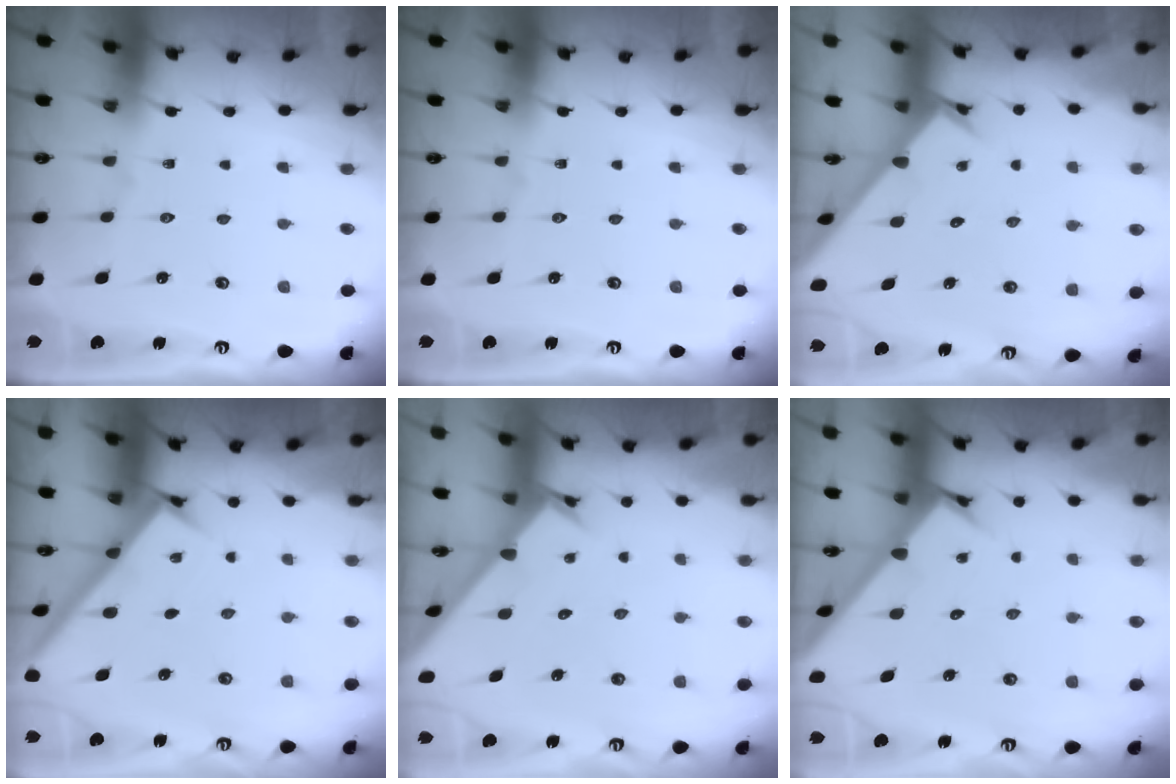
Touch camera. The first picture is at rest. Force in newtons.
{"total": 0.0}
{"total": 2.6, "press": 2.6, "slide": 0.2}
{"total": 2.6, "press": 2.6, "slide": 0.3}
{"total": 2.6, "press": 2.6, "slide": 0.3}
{"total": 2.8, "press": 2.8, "slide": 0.2}